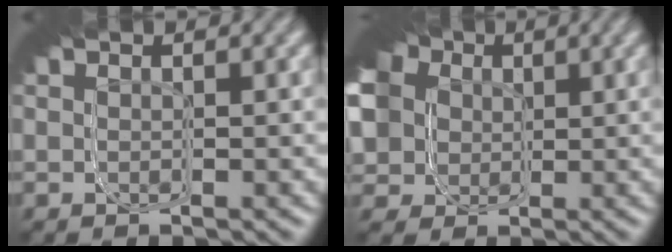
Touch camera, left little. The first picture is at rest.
{"total": 12.8, "force": [0.9, 10.1, 7.8], "torque": [-0.123, -0.005, -0.003]}